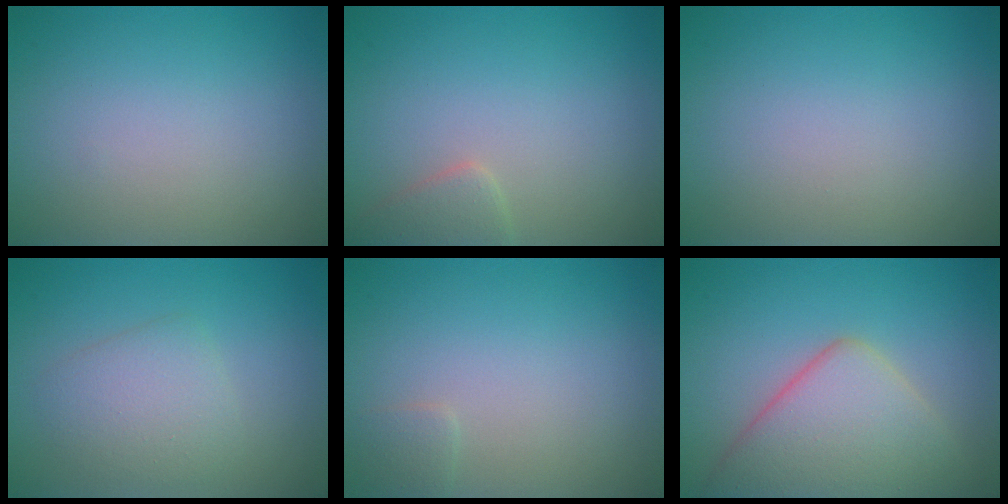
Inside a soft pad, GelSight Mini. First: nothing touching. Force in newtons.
{"total": 1.8, "press": 1.8, "slide": 0.1}
{"total": 0.0}
{"total": 3.0, "press": 3.0, "slide": 0.0}
{"total": 0.9, "press": 0.9, "slide": 0.1}
{"total": 6.9, "press": 6.9, "slide": 0.5}